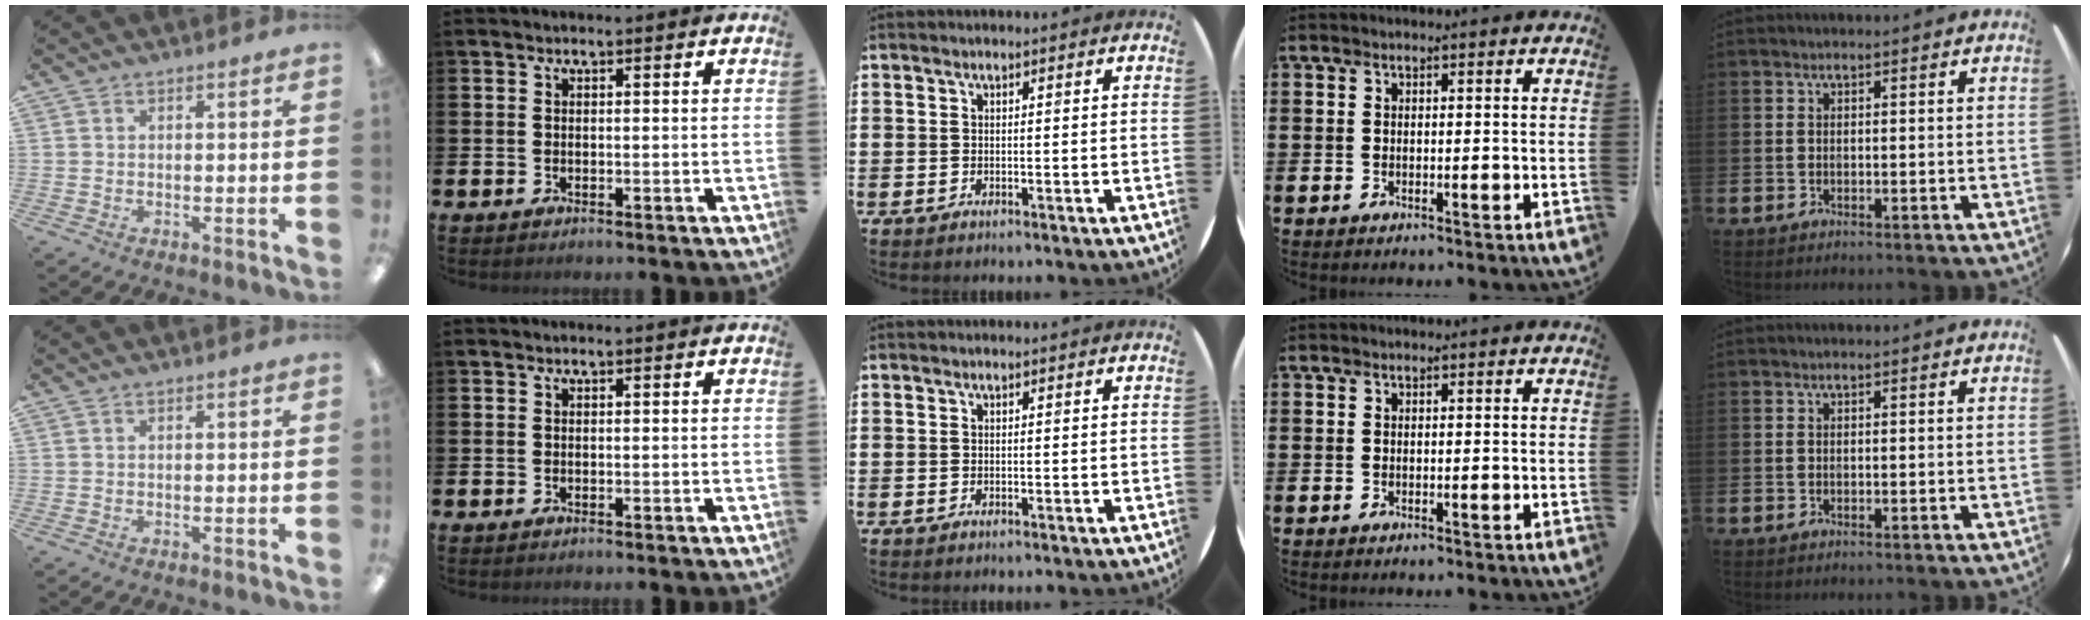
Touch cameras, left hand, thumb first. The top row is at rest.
{}